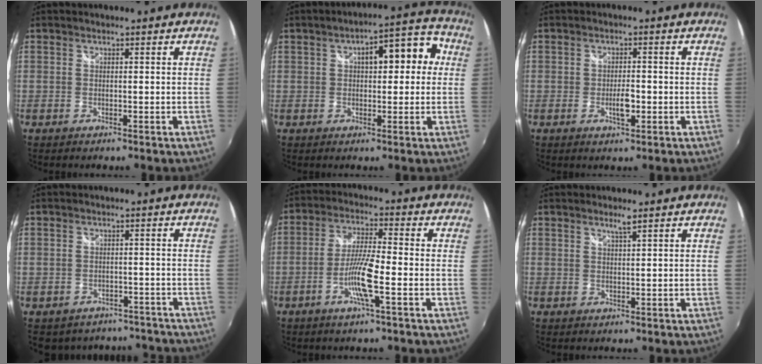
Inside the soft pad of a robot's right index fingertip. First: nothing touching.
{"total": 9.4, "force": [1.5, 4.3, 8.2], "torque": [-0.125, 0.028, 0.022]}
{"total": 3.5, "force": [-0.8, 1.5, 3.0], "torque": [-0.050, -0.005, -0.013]}
{"total": 10.3, "force": [-8.5, 5.6, 2.0], "torque": [-0.042, 0.025, -0.092]}
{"total": 8.1, "force": [-2.9, 0.4, 7.5], "torque": [-0.151, -0.002, -0.059]}
{"total": 1.5, "force": [1.1, -0.3, 1.0], "torque": [-0.016, -0.002, 0.018]}